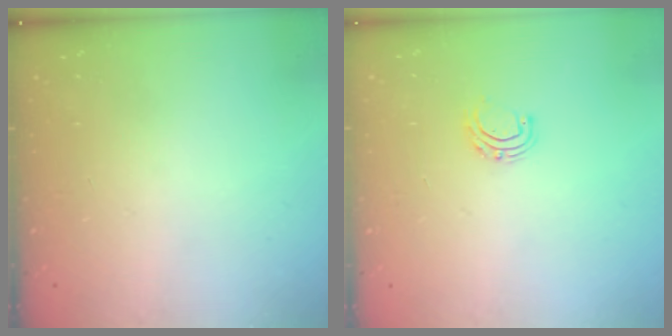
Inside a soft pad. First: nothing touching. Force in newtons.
{"total": 5.4, "press": 5.4, "slide": 0.5}